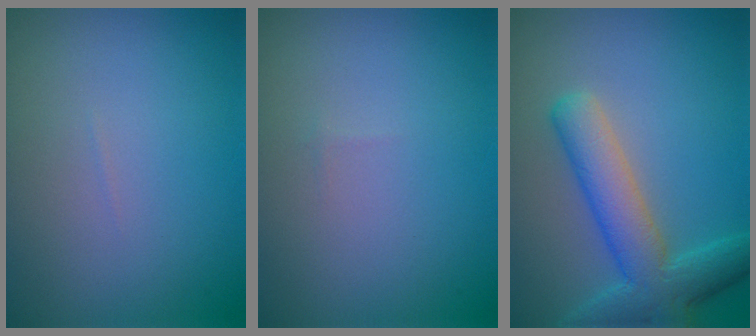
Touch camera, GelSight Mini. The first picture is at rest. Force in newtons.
{"total": 0.0}
{"total": 5.9, "press": 5.9, "slide": 0.4}